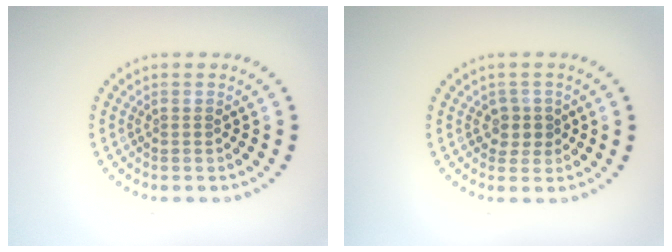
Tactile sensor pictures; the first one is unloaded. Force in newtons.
{"total": 1.8, "press": 1.4, "slide": 1.1}